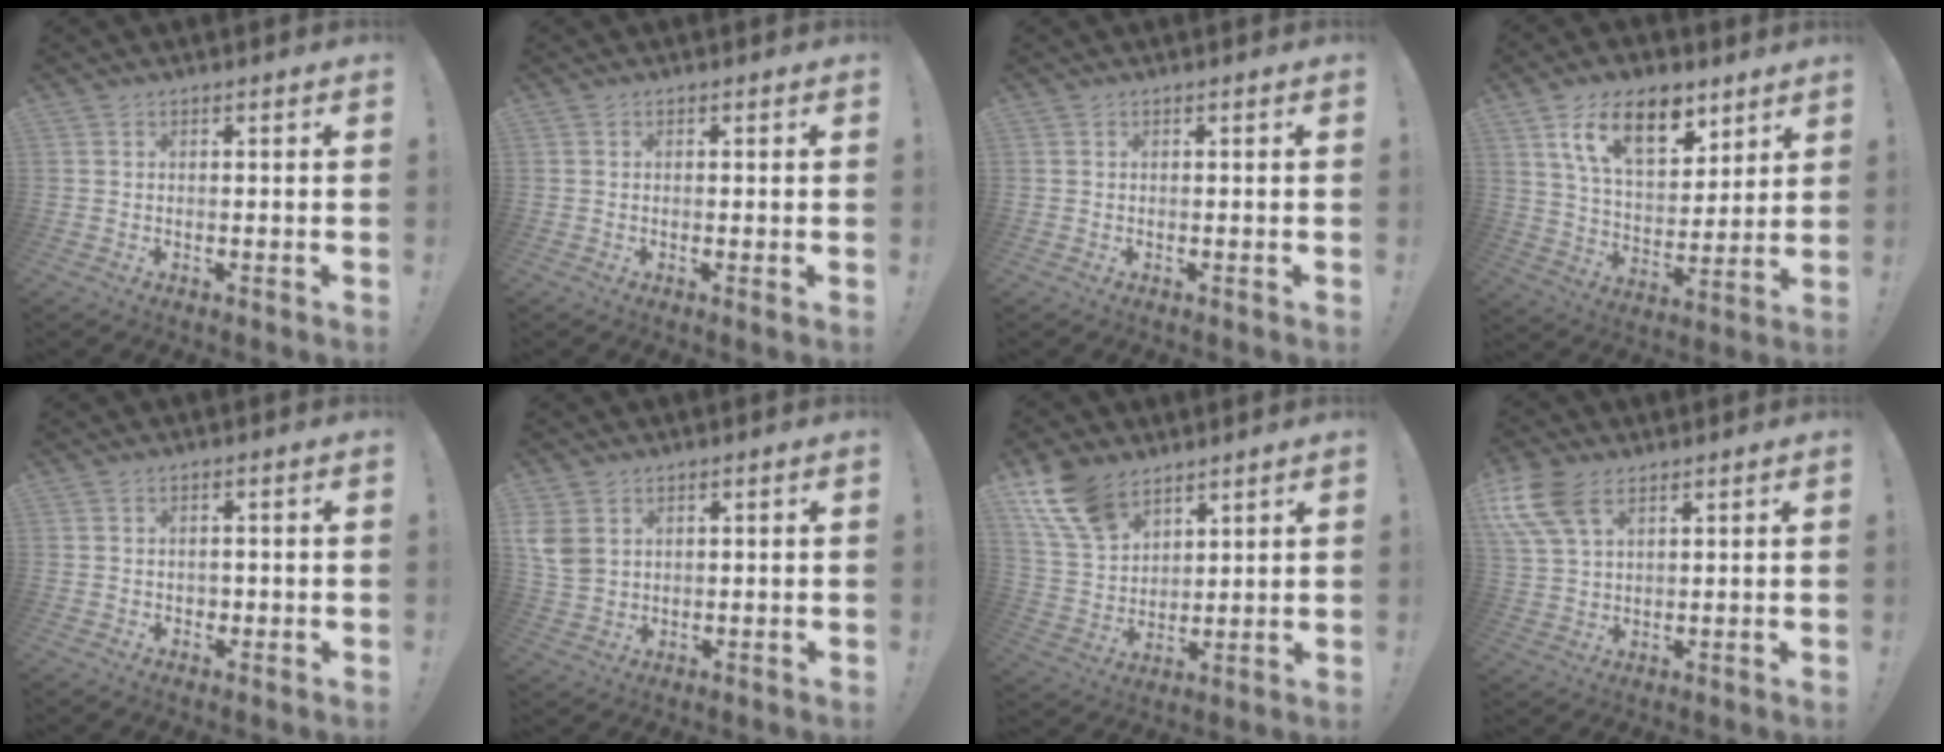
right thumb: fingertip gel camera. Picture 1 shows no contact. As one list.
[{"total": 0.8, "force": [0.1, -0.1, 0.8], "torque": [-0.012, -0.004, 0.001]}, {"total": 0.0}, {"total": 17.0, "force": [9.6, 8.8, 10.9], "torque": [-0.178, -0.038, 0.172]}, {"total": 1.4, "force": [-0.4, 1.2, 0.5], "torque": [-0.013, 0.004, -0.006]}, {"total": 6.5, "force": [2.6, 4.9, 3.4], "torque": [-0.080, -0.007, 0.052]}, {"total": 14.1, "force": [9.4, 8.1, 6.7], "torque": [-0.132, -0.043, 0.183]}, {"total": 11.8, "force": [5.7, 6.9, 7.7], "torque": [-0.153, -0.017, 0.109]}]